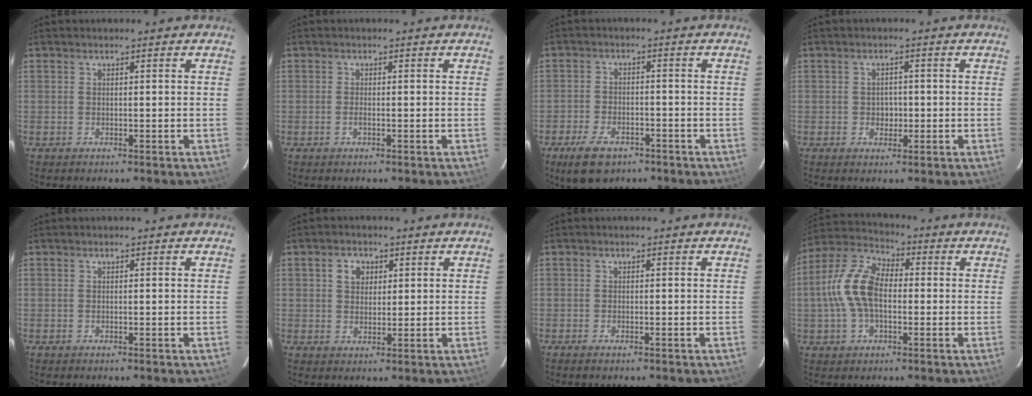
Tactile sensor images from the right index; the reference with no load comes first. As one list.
[{"total": 0.9, "force": [-0.4, 0.1, 0.8], "torque": [-0.017, 0.000, -0.008]}, {"total": 9.0, "force": [-6.0, 4.7, 4.7], "torque": [-0.120, -0.011, -0.099]}, {"total": 2.3, "force": [-0.4, 2.1, 0.8], "torque": [-0.013, 0.006, -0.004]}, {"total": 0.0}, {"total": 3.6, "force": [1.3, 3.0, 1.7], "torque": [-0.023, 0.012, 0.025]}, {"total": 0.8, "force": [-0.6, 0.2, 0.3], "torque": [-0.008, -0.002, -0.012]}, {"total": 12.3, "force": [-0.7, 7.1, 10.0], "torque": [-0.213, 0.022, -0.017]}]